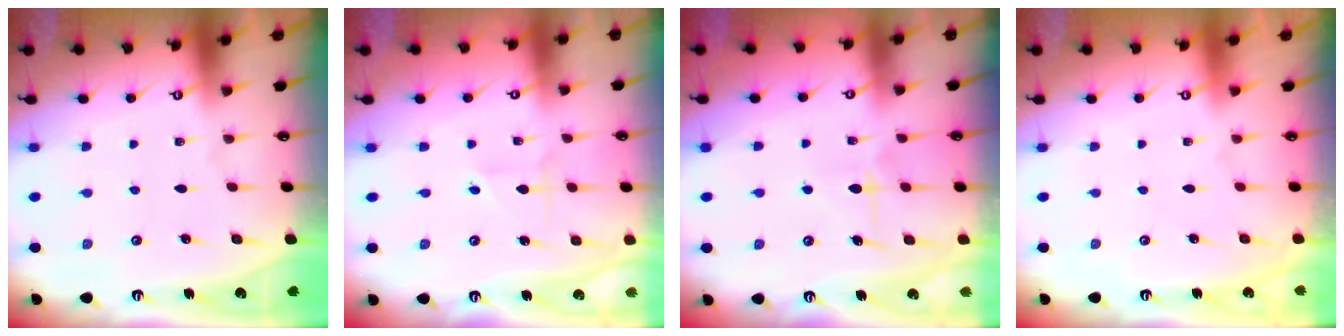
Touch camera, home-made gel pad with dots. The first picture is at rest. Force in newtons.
{"total": 1.8, "press": 1.8, "slide": 0.1}
{"total": 5.8, "press": 5.7, "slide": 0.5}
{"total": 0.0}